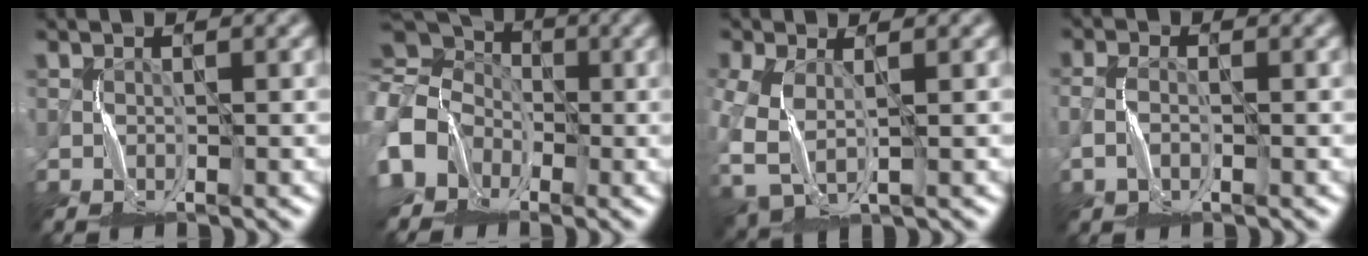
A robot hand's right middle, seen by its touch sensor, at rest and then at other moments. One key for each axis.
{"total": 10.4, "fx": -1.1, "fy": 9.2, "fz": 4.7, "tx": -0.117, "ty": 0.033, "tz": -0.065}
{"total": 4.5, "fx": -1.1, "fy": 2.9, "fz": 3.4, "tx": -0.103, "ty": -0.012, "tz": -0.019}
{"total": 1.8, "fx": -0.8, "fy": 1.0, "fz": 1.3, "tx": -0.030, "ty": 0.004, "tz": -0.018}